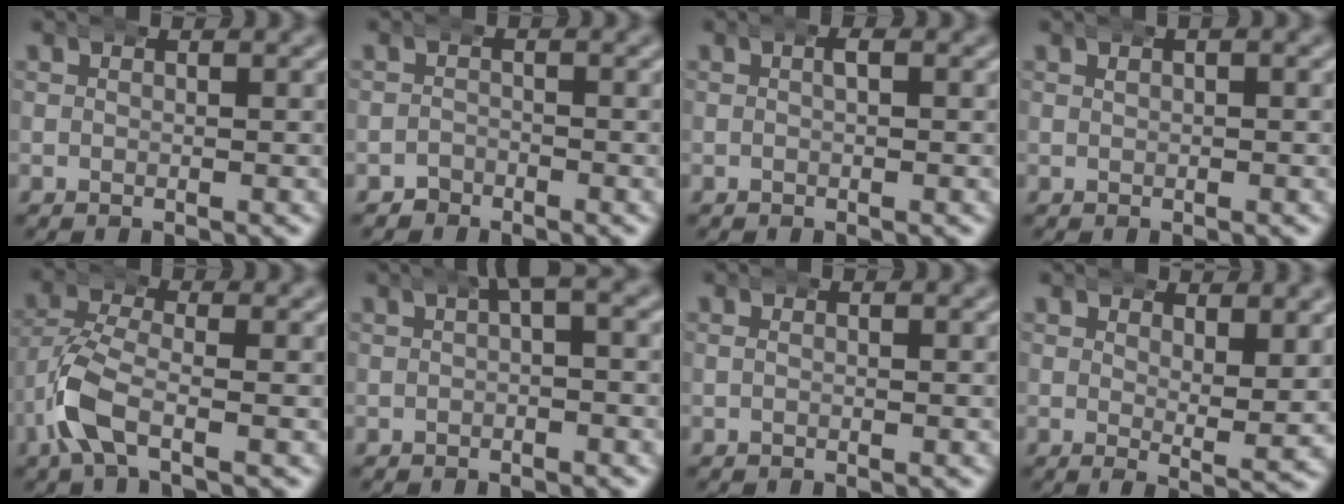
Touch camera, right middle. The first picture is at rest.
{"total": 1.4, "force": [-1.1, 0.6, -0.6], "torque": [0.007, -0.008, -0.021]}
{"total": 0.5, "force": [0.0, 0.1, 0.5], "torque": [-0.008, 0.002, -0.003]}
{"total": 0.5, "force": [0.3, 0.2, 0.4], "torque": [-0.006, 0.004, 0.004]}
{"total": 4.2, "force": [-1.5, 2.1, 3.2], "torque": [-0.095, -0.020, -0.023]}
{"total": 1.5, "force": [0.5, 0.1, 1.4], "torque": [-0.016, 0.007, 0.005]}
{"total": 0.0}
{"total": 2.6, "force": [1.7, 0.2, 1.9], "torque": [-0.033, -0.023, 0.031]}